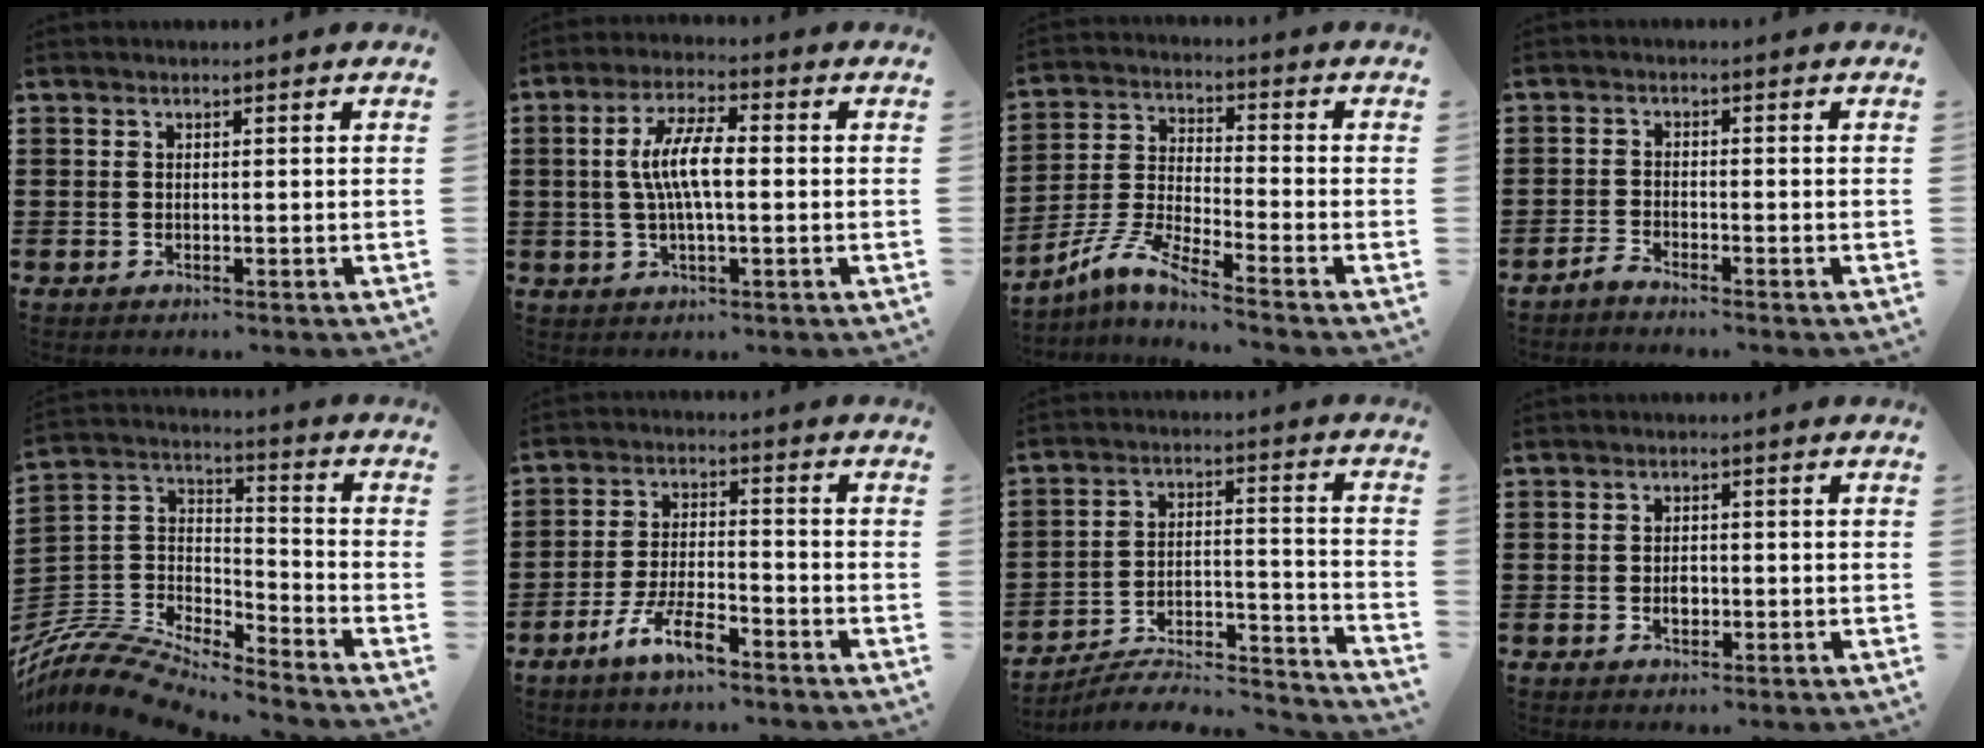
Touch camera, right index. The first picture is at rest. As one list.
[{"total": 7.3, "force": [0.0, 2.1, 6.9], "torque": [-0.147, -0.002, -0.009]}, {"total": 6.6, "force": [-5.7, -0.2, 3.3], "torque": [-0.099, -0.020, -0.121]}, {"total": 1.9, "force": [-1.9, -0.2, 0.2], "torque": [-0.007, 0.002, -0.037]}, {"total": 9.1, "force": [-8.7, 1.4, 2.3], "torque": [-0.070, -0.004, -0.182]}, {"total": 7.2, "force": [-5.0, 1.8, 4.8], "torque": [-0.111, -0.002, -0.098]}, {"total": 5.3, "force": [-4.8, 1.3, 1.7], "torque": [-0.029, -0.002, -0.097]}, {"total": 1.8, "force": [-0.3, 1.2, 1.3], "torque": [-0.016, 0.000, -0.009]}]